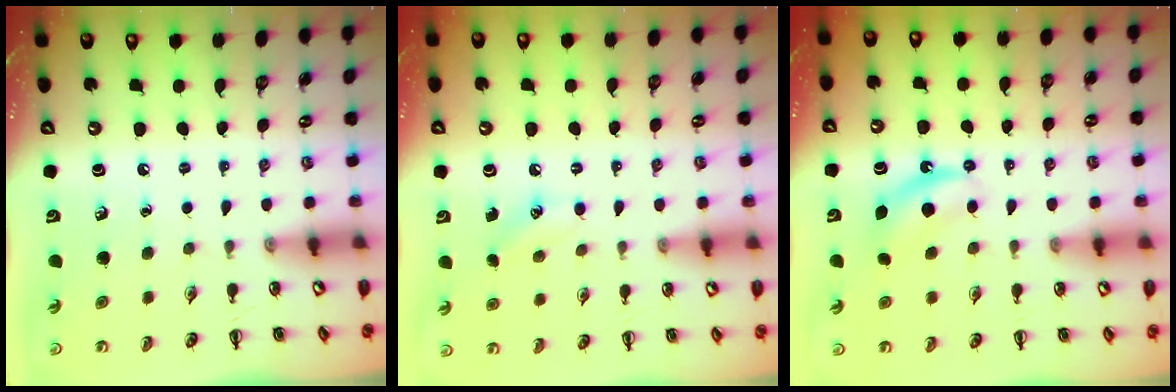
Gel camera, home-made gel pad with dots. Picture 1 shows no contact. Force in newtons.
{"total": 6.7, "press": 6.4, "slide": 2.0}
{"total": 5.7, "press": 5.6, "slide": 1.3}